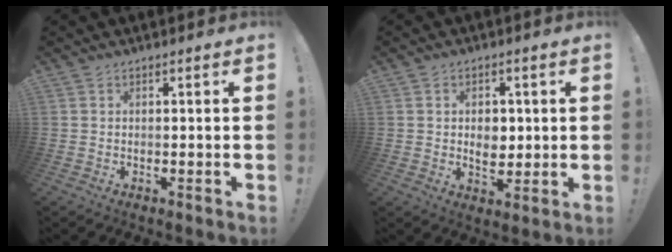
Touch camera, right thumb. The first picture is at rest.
{"total": 5.9, "force": [0.5, 4.8, 3.4], "torque": [-0.035, 0.000, 0.007]}